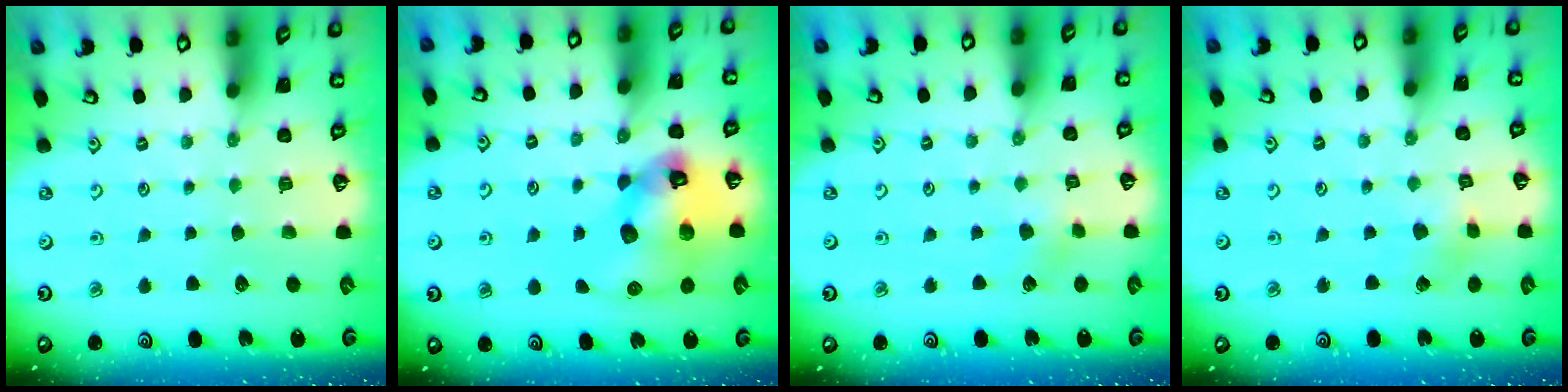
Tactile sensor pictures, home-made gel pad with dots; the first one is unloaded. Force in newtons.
{"total": 15.7, "press": 15.5, "slide": 2.4}
{"total": 2.9, "press": 2.8, "slide": 0.2}
{"total": 3.1, "press": 3.1, "slide": 0.2}